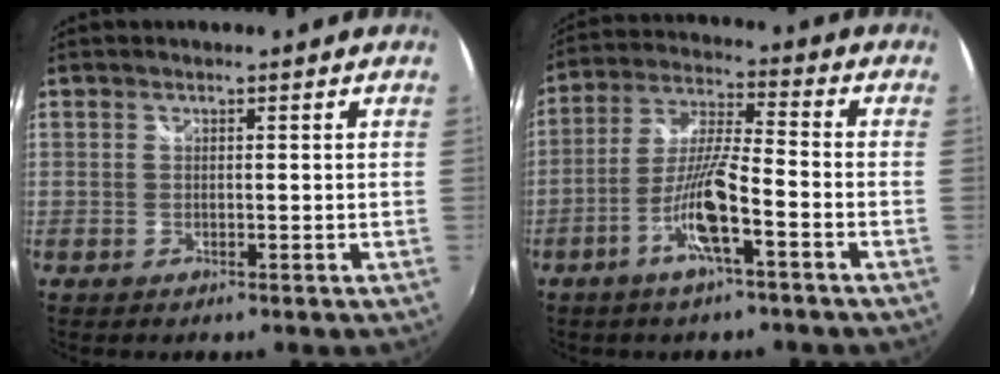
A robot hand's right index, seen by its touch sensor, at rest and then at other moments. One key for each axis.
{"total": 10.1, "fx": -4.9, "fy": 0.7, "fz": 8.8, "tx": -0.187, "ty": 0.000, "tz": -0.094}